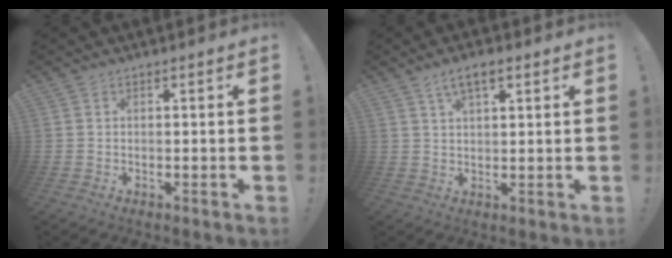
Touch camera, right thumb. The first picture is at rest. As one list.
[{"total": 5.4, "force": [3.0, 2.0, 4.0], "torque": [-0.066, -0.006, 0.052]}]